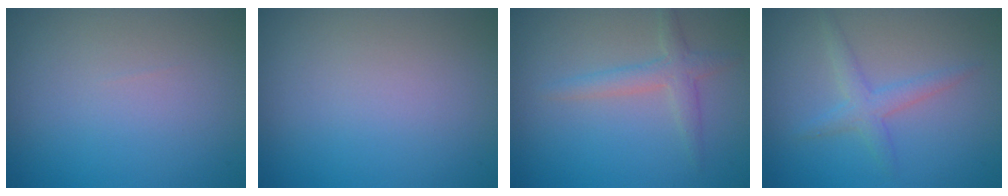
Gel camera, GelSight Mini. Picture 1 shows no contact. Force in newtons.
{"total": 0.0}
{"total": 2.2, "press": 2.2, "slide": 0.1}
{"total": 2.2, "press": 2.2, "slide": 0.1}